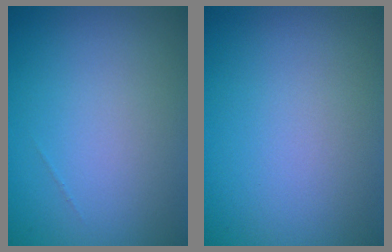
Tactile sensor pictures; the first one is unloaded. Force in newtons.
{"total": 0.0}